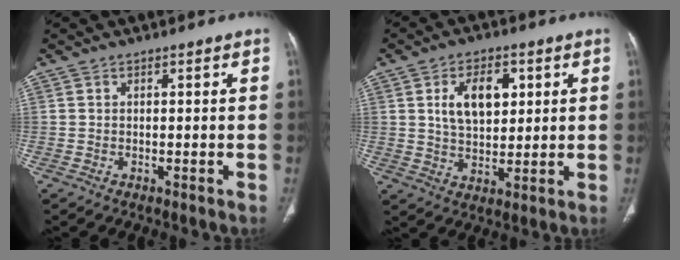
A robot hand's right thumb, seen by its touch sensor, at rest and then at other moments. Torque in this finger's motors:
{"motor_torque": [-0.76, 0.88, 0.14, 0.19, 0.15]}